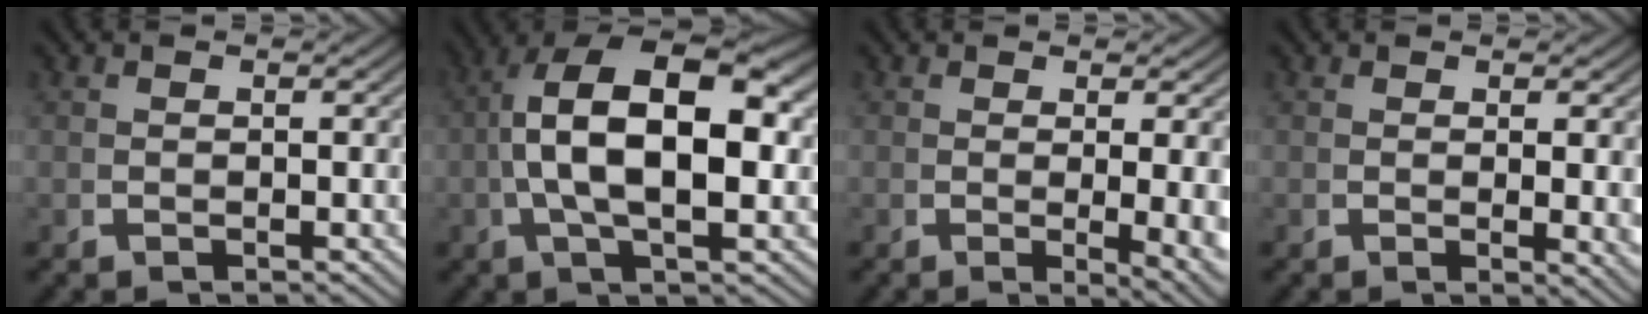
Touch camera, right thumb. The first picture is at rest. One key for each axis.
{"total": 12.8, "fx": 1.0, "fy": 7.1, "fz": 10.6, "tx": -0.195, "ty": -0.026, "tz": 0.027}
{"total": 4.1, "fx": -0.6, "fy": 1.2, "fz": 3.9, "tx": -0.058, "ty": -0.018, "tz": 0.001}
{"total": 2.0, "fx": 0.3, "fy": 0.4, "fz": 1.9, "tx": -0.027, "ty": -0.007, "tz": 0.008}